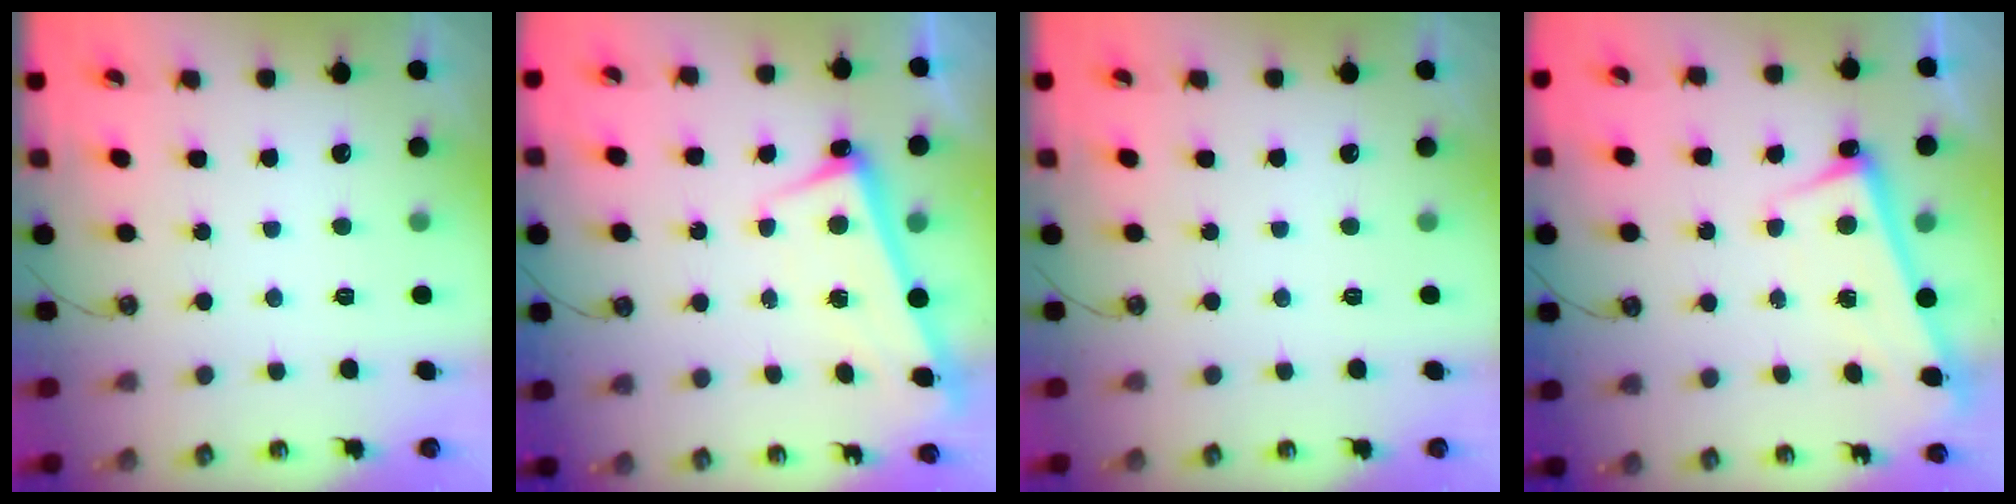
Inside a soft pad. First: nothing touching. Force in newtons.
{"total": 2.6, "press": 2.4, "slide": 0.9}
{"total": 0.0}
{"total": 2.8, "press": 2.7, "slide": 0.5}